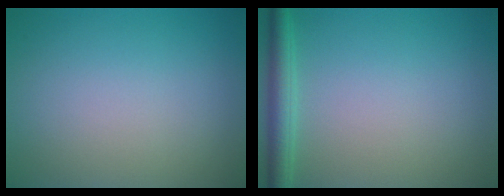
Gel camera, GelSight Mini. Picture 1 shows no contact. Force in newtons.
{"total": 2.8, "press": 2.8, "slide": 0.2}